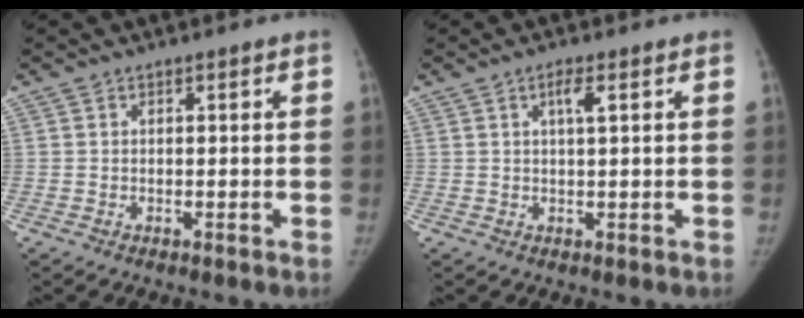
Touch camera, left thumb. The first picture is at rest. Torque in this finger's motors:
{"motor_torque": [0.11, -0.14, 0.51, -0.33, 0.15]}